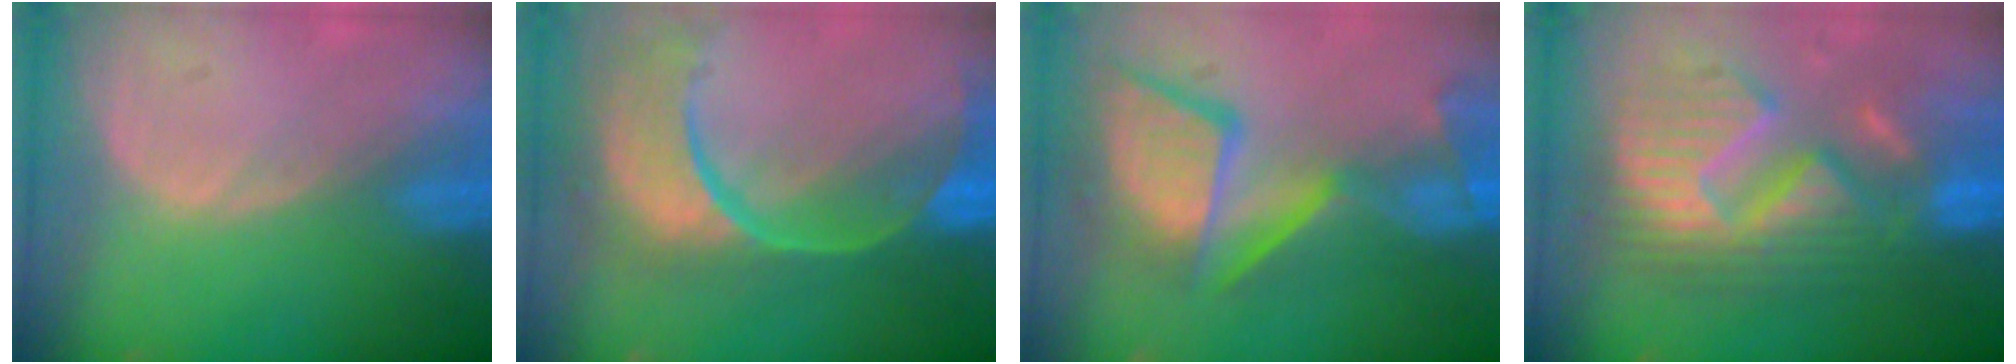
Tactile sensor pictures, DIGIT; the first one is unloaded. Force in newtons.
{"total": 13.6, "press": 10.9, "slide": 8.2}
{"total": 13.2, "press": 11.2, "slide": 6.9}
{"total": 13.1, "press": 13.0, "slide": 1.4}